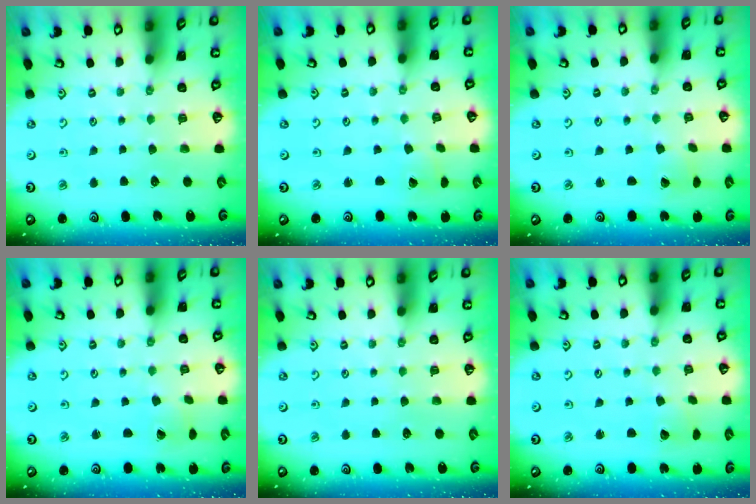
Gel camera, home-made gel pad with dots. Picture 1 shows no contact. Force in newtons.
{"total": 1.5, "press": 1.5, "slide": 0.2}
{"total": 1.2, "press": 1.2, "slide": 0.1}
{"total": 1.1, "press": 1.1, "slide": 0.1}
{"total": 0.0}
{"total": 2.4, "press": 2.4, "slide": 0.3}